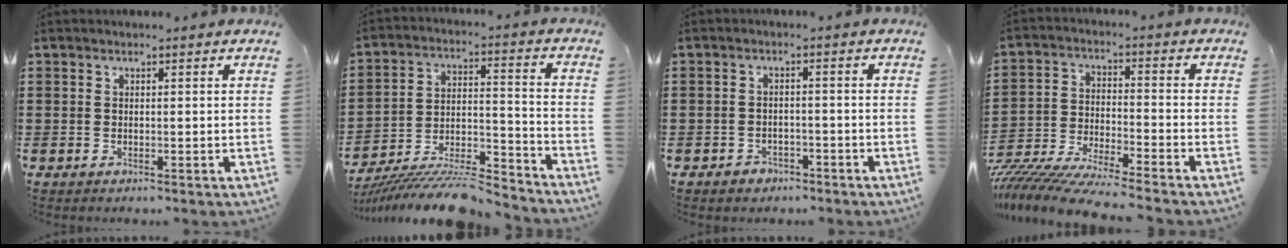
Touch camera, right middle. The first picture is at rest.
{"total": 10.9, "force": [-10.4, 0.8, 3.4], "torque": [-0.047, 0.026, -0.201]}
{"total": 1.8, "force": [-1.6, 0.9, 0.1], "torque": [-0.010, 0.001, -0.035]}
{"total": 7.9, "force": [-7.7, -0.4, 1.7], "torque": [-0.042, -0.008, -0.155]}